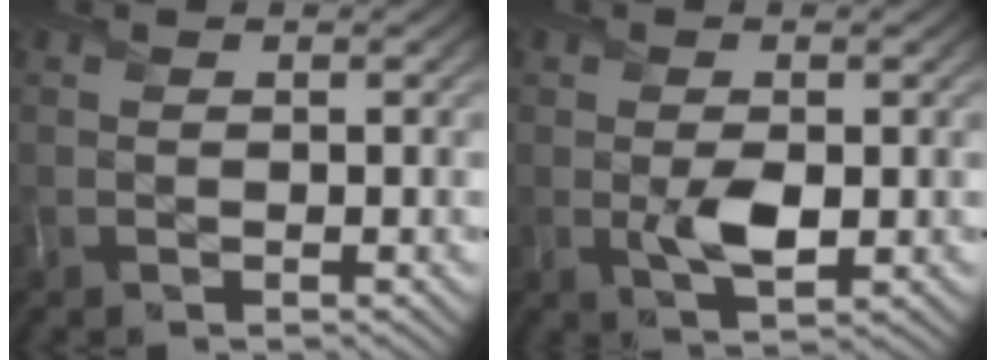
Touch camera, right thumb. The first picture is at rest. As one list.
[{"total": 3.2, "force": [-0.2, 1.8, 2.7], "torque": [-0.054, -0.007, 0.001]}]